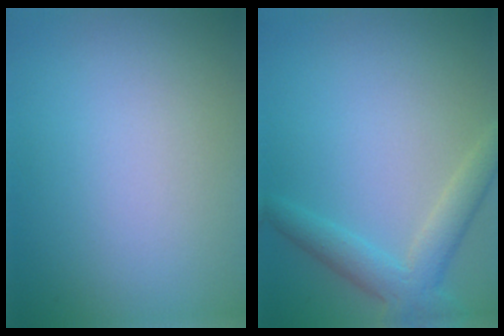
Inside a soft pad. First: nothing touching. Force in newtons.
{"total": 3.7, "press": 3.7, "slide": 0.2}